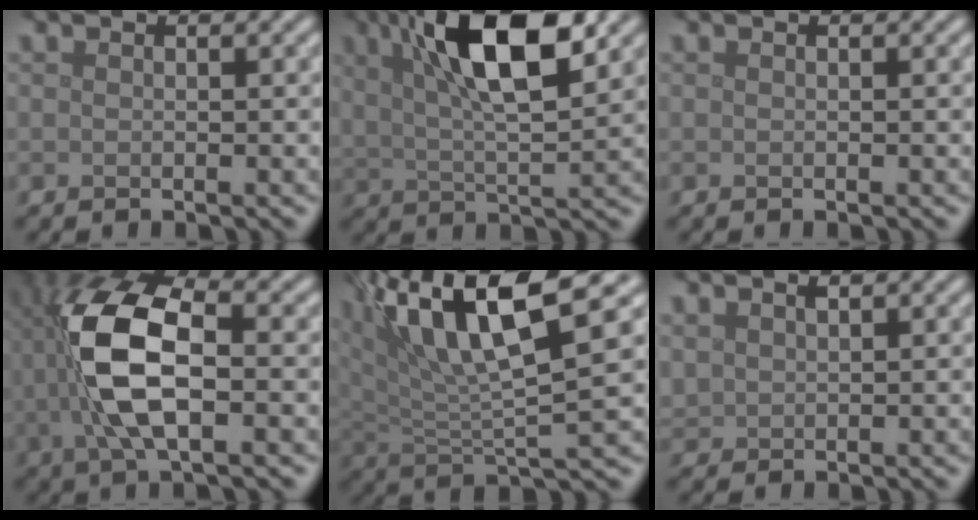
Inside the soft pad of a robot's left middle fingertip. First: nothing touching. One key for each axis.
{"total": 10.3, "fx": 4.3, "fy": 3.1, "fz": 8.9, "tx": -0.157, "ty": 0.014, "tz": 0.070}
{"total": 0.0}
{"total": 10.0, "fx": -0.4, "fy": 4.4, "fz": 9.0, "tx": -0.185, "ty": 0.011, "tz": -0.010}
{"total": 11.6, "fx": 5.7, "fy": 2.9, "fz": 9.6, "tx": -0.178, "ty": 0.017, "tz": 0.102}
{"total": 1.3, "fx": 0.9, "fy": 0.8, "fz": 0.5, "tx": -0.013, "ty": 0.001, "tz": 0.022}